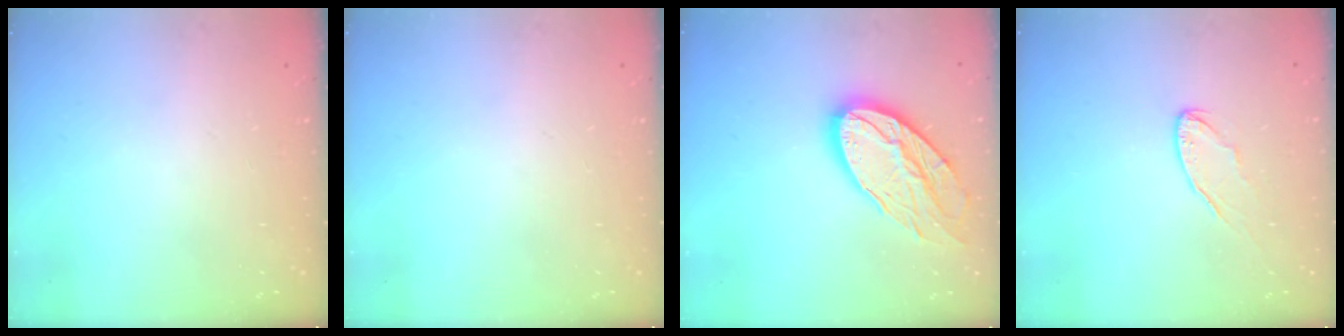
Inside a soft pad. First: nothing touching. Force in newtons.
{"total": 0.0}
{"total": 19.0, "press": 18.9, "slide": 1.5}
{"total": 6.8, "press": 6.8, "slide": 0.6}